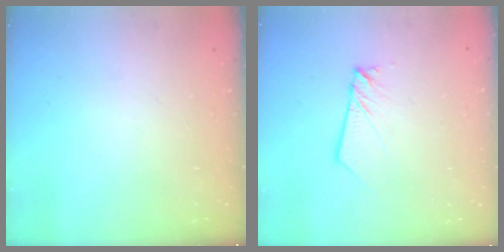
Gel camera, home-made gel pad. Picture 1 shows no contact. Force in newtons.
{"total": 2.7, "press": 2.7, "slide": 0.2}